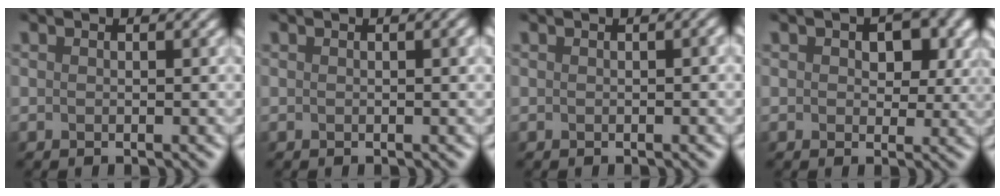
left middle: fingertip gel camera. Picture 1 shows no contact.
{"total": 0.8, "force": [-0.1, 0.3, 0.7], "torque": [-0.006, 0.001, -0.003]}
{"total": 1.4, "force": [-0.4, 0.7, 1.2], "torque": [-0.006, 0.009, -0.008]}
{"total": 5.4, "force": [1.4, 4.0, 3.3], "torque": [-0.019, 0.019, 0.002]}